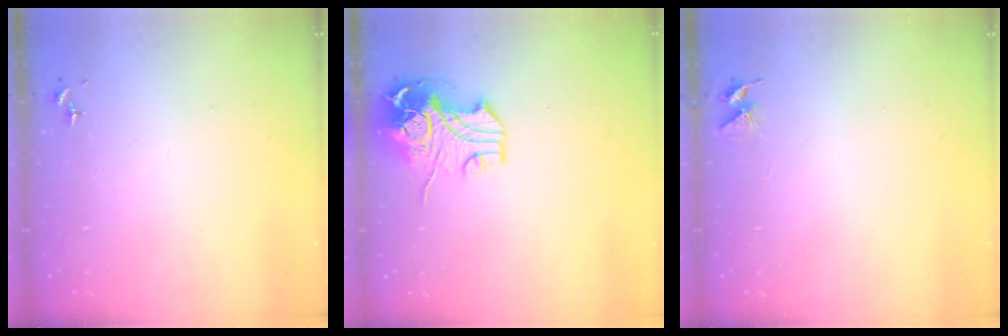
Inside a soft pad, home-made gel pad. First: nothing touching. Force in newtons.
{"total": 12.2, "press": 12.0, "slide": 2.1}
{"total": 4.0, "press": 4.0, "slide": 0.3}